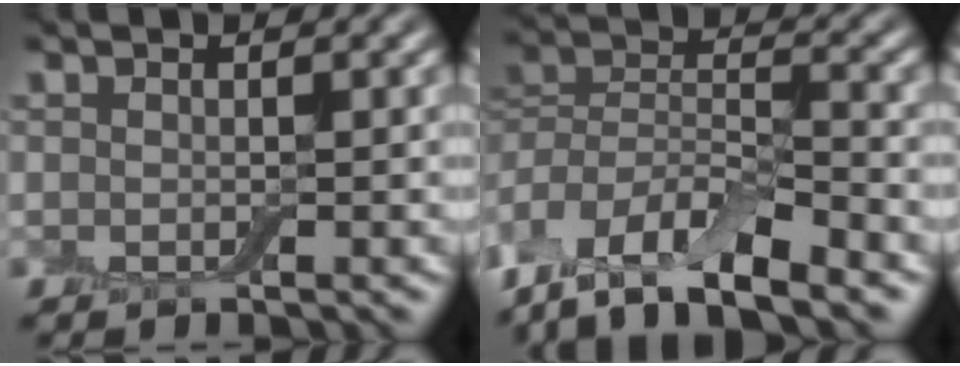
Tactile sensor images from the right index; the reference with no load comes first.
{"total": 11.0, "force": [-7.1, 4.3, 7.2], "torque": [-0.135, 0.005, -0.126]}